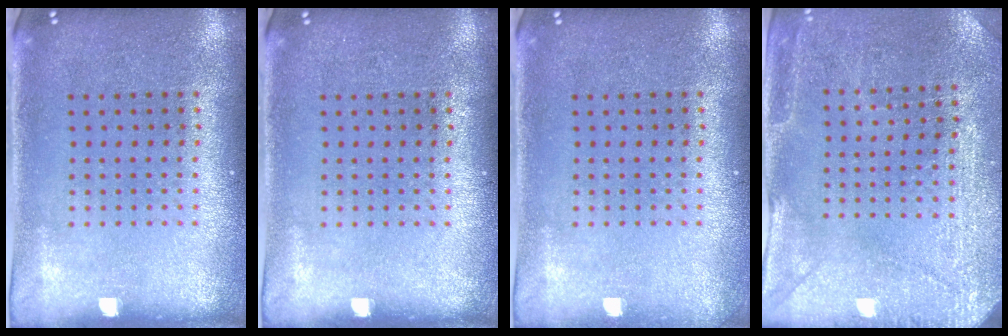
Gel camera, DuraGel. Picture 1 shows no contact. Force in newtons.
{"total": 0.0}
{"total": 0.5, "press": 0.5, "slide": 0.1}
{"total": 2.9, "press": 2.8, "slide": 0.6}